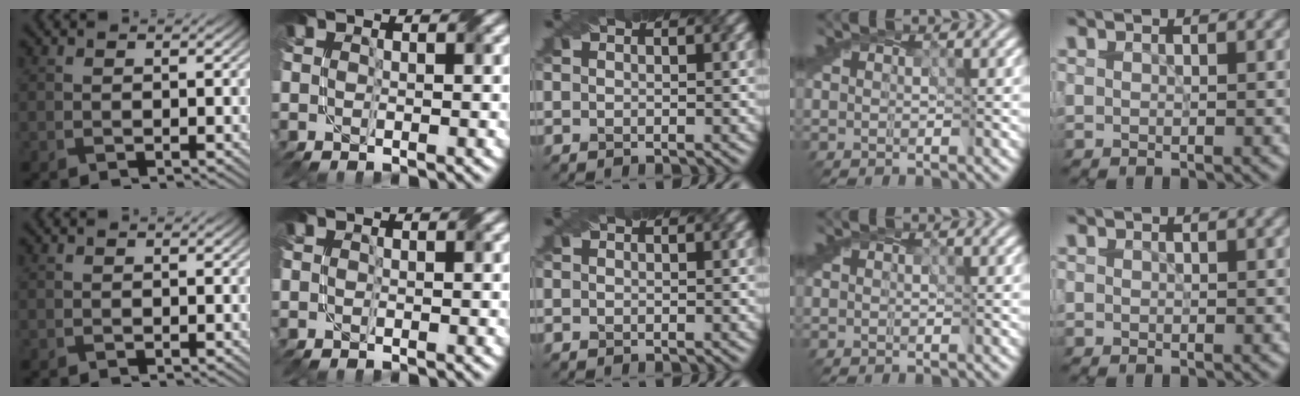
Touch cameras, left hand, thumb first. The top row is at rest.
{}